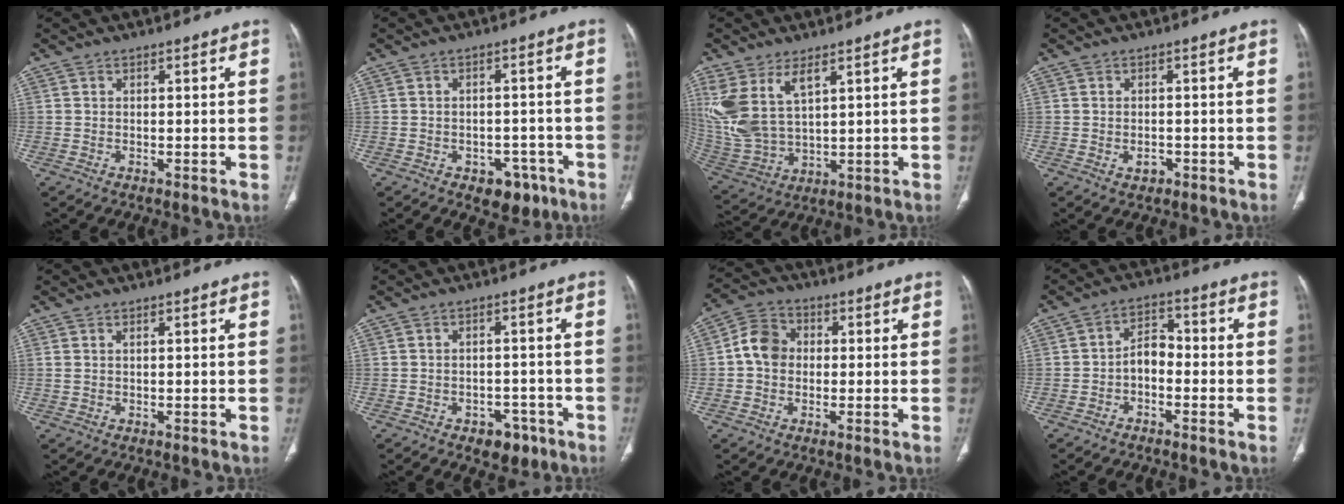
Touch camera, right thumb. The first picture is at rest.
{"total": 6.4, "force": [-3.5, 4.3, 3.2], "torque": [-0.014, 0.025, -0.041]}
{"total": 13.3, "force": [6.0, 6.6, 9.8], "torque": [-0.222, -0.020, 0.139]}
{"total": 1.9, "force": [-0.8, 1.4, 1.1], "torque": [-0.013, 0.005, -0.006]}
{"total": 0.7, "force": [0.3, 0.2, 0.5], "torque": [-0.018, 0.011, 0.011]}
{"total": 5.4, "force": [-3.1, 3.6, 2.5], "torque": [-0.009, 0.022, -0.037]}
{"total": 7.0, "force": [0.0, 5.8, 3.8], "torque": [-0.056, 0.019, -0.012]}
{"total": 5.0, "force": [-1.7, 3.2, 3.4], "torque": [-0.045, 0.032, -0.039]}